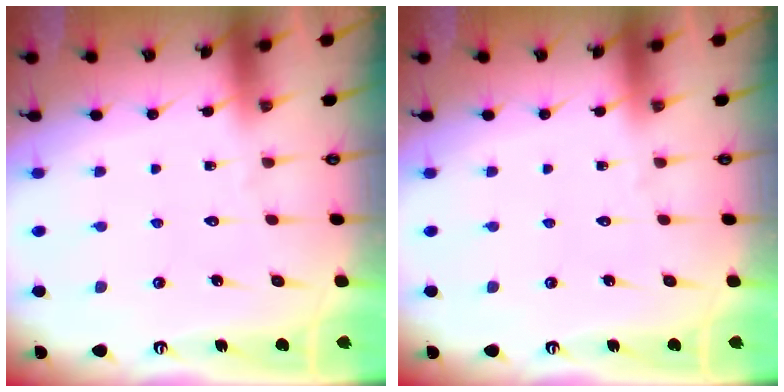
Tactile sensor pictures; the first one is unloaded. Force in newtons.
{"total": 0.0}